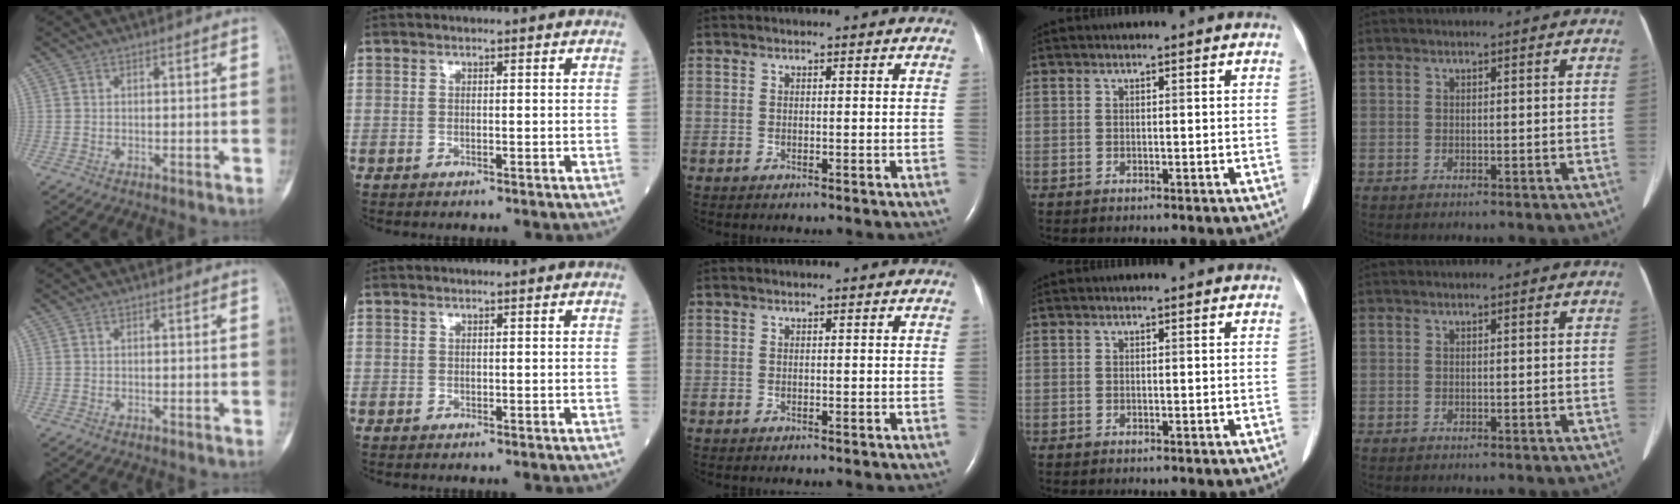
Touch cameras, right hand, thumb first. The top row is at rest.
{}